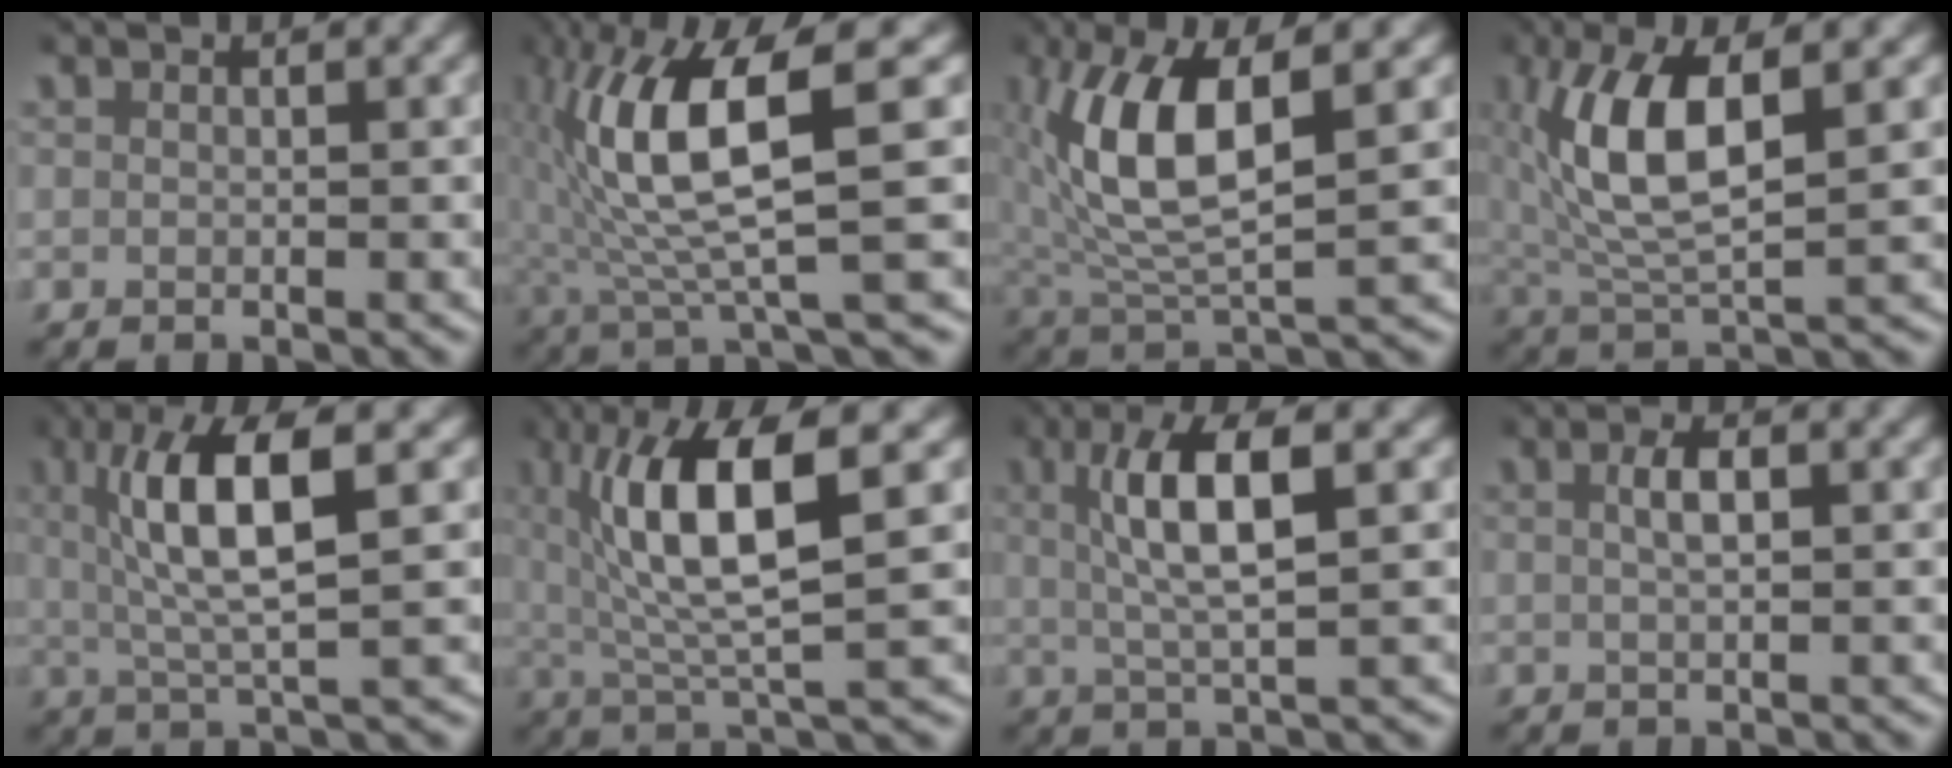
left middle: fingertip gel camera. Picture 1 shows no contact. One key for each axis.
{"total": 9.9, "fx": 0.8, "fy": 3.0, "fz": 9.5, "tx": -0.174, "ty": 0.008, "tz": 0.013}
{"total": 7.9, "fx": 1.4, "fy": 3.1, "fz": 7.2, "tx": -0.147, "ty": 0.003, "tz": 0.030}
{"total": 7.2, "fx": 1.2, "fy": 2.6, "fz": 6.6, "tx": -0.140, "ty": 0.003, "tz": 0.028}
{"total": 7.0, "fx": 1.6, "fy": 1.4, "fz": 6.7, "tx": -0.122, "ty": 0.012, "tz": 0.023}
{"total": 9.0, "fx": 1.7, "fy": 2.5, "fz": 8.5, "tx": -0.160, "ty": 0.010, "tz": 0.029}
{"total": 5.7, "fx": 1.3, "fy": 1.0, "fz": 5.4, "tx": -0.101, "ty": 0.009, "tz": 0.019}
{"total": 1.9, "fx": 0.3, "fy": 0.6, "fz": 1.8, "tx": -0.032, "ty": 0.005, "tz": 0.003}